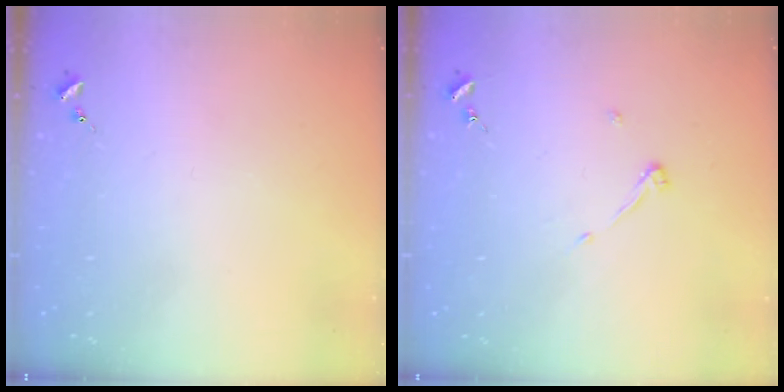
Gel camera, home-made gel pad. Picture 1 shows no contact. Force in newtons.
{"total": 3.6, "press": 3.6, "slide": 0.4}